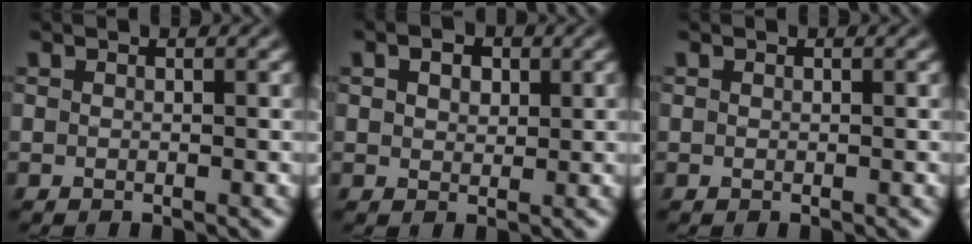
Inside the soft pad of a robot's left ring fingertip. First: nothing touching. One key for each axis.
{"total": 2.5, "fx": 1.2, "fy": 1.7, "fz": 1.5, "tx": -0.025, "ty": 0.004, "tz": 0.014}
{"total": 0.0}